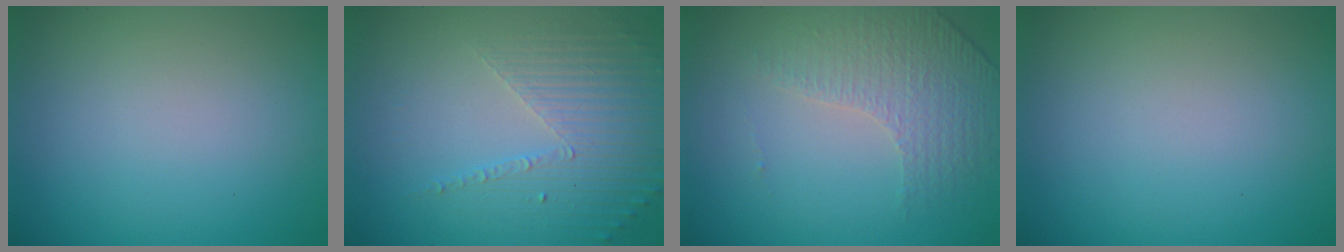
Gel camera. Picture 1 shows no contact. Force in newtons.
{"total": 4.3, "press": 3.1, "slide": 3.0}
{"total": 4.4, "press": 2.8, "slide": 3.4}
{"total": 0.0}